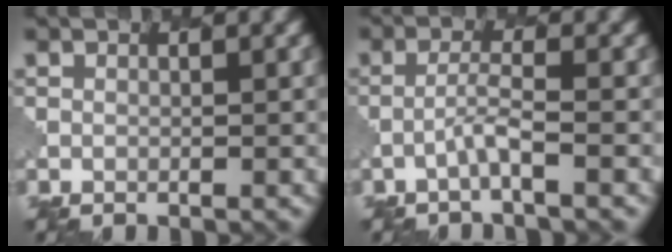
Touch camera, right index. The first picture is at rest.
{"total": 1.7, "force": [-0.7, 0.0, 1.5], "torque": [-0.033, 0.010, -0.020]}